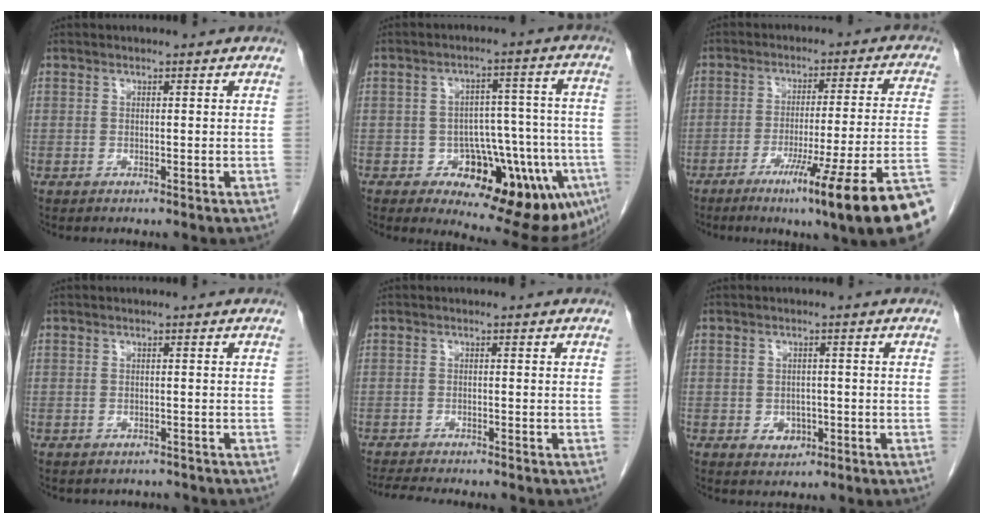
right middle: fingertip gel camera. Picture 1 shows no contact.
{"total": 17.1, "force": [-7.5, 6.8, 13.8], "torque": [-0.111, 0.025, -0.083]}
{"total": 19.3, "force": [-11.2, -1.0, 15.7], "torque": [-0.163, -0.021, -0.166]}
{"total": 2.3, "force": [-2.1, 1.0, 0.0], "torque": [-0.005, 0.000, -0.027]}
{"total": 6.5, "force": [-5.8, 0.7, 2.8], "torque": [-0.045, -0.015, -0.090]}
{"total": 3.1, "force": [-1.3, 2.4, 1.7], "torque": [-0.022, 0.002, -0.010]}